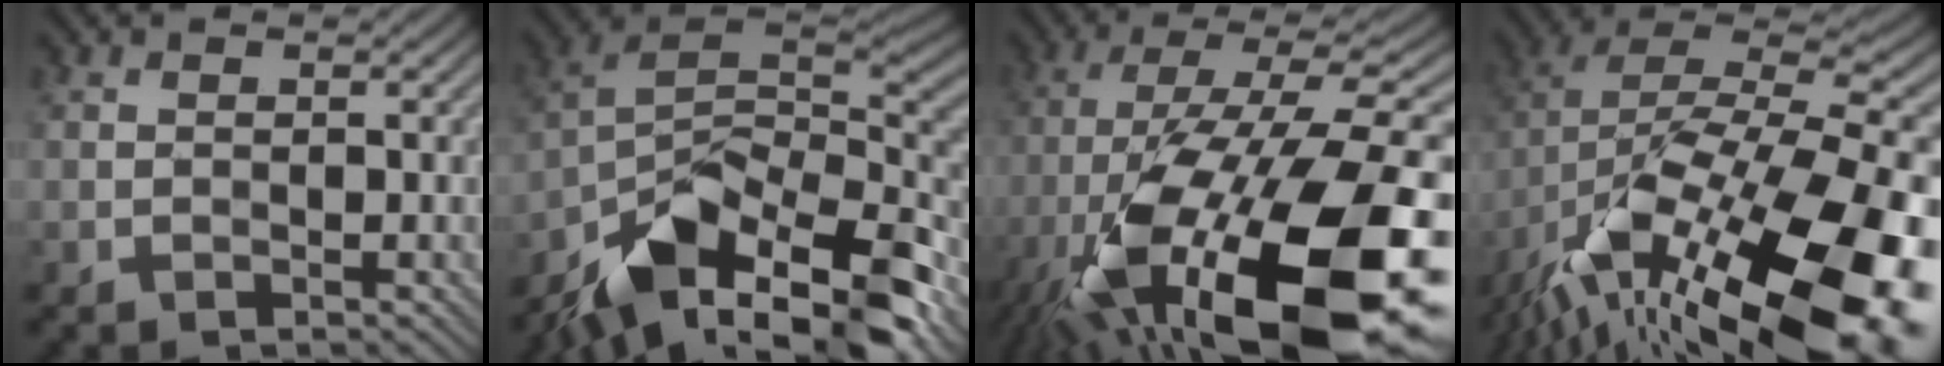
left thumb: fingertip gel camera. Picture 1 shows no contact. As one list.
[{"total": 16.1, "force": [-10.7, 7.2, 9.6], "torque": [-0.205, -0.011, -0.185]}, {"total": 21.1, "force": [-9.7, 7.8, 17.0], "torque": [-0.309, -0.013, -0.158]}, {"total": 19.2, "force": [-9.2, 7.7, 15.0], "torque": [-0.276, -0.004, -0.149]}]